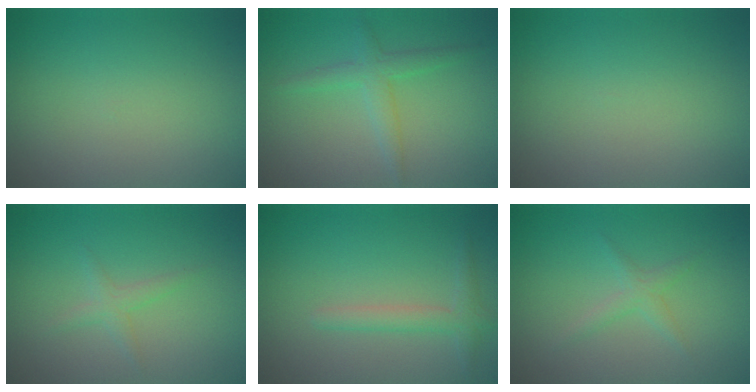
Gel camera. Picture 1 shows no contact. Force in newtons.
{"total": 2.2, "press": 2.2, "slide": 0.1}
{"total": 0.0}
{"total": 1.3, "press": 1.3, "slide": 0.1}
{"total": 1.9, "press": 1.9, "slide": 0.0}
{"total": 1.3, "press": 1.3, "slide": 0.0}